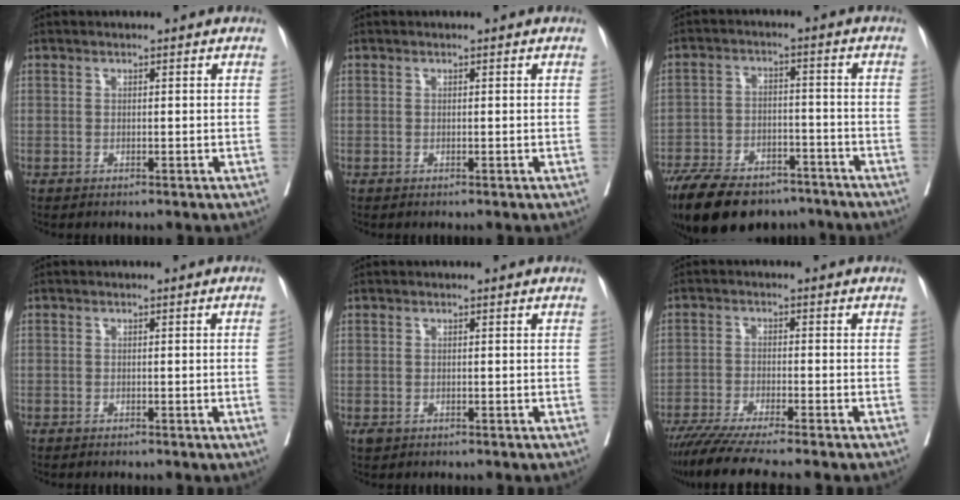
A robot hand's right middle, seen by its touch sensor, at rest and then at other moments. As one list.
[{"total": 0.0}, {"total": 17.8, "force": [-13.7, 7.8, 8.2], "torque": [-0.176, -0.010, -0.210]}, {"total": 1.0, "force": [-0.4, -0.2, 0.9], "torque": [-0.011, 0.002, -0.011]}, {"total": 0.9, "force": [-0.5, 0.7, 0.4], "torque": [-0.012, 0.000, -0.004]}, {"total": 10.0, "force": [-8.4, -0.6, 5.3], "torque": [-0.069, -0.029, -0.137]}]